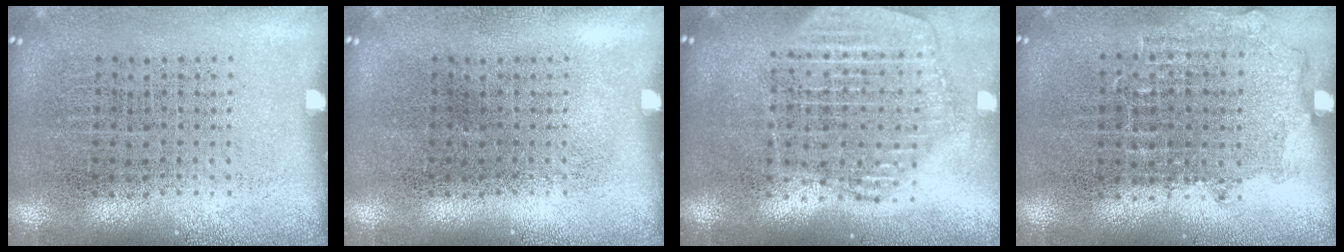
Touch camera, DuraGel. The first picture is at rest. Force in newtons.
{"total": 0.0}
{"total": 2.1, "press": 1.9, "slide": 0.9}
{"total": 0.9, "press": 0.8, "slide": 0.4}